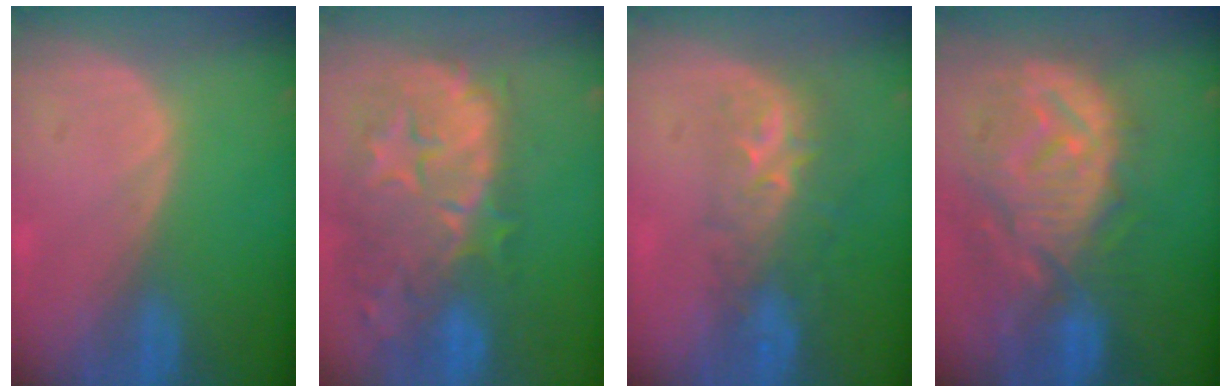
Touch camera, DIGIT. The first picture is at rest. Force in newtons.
{"total": 13.1, "press": 11.7, "slide": 6.0}
{"total": 8.7, "press": 7.2, "slide": 5.0}
{"total": 12.3, "press": 11.0, "slide": 5.4}